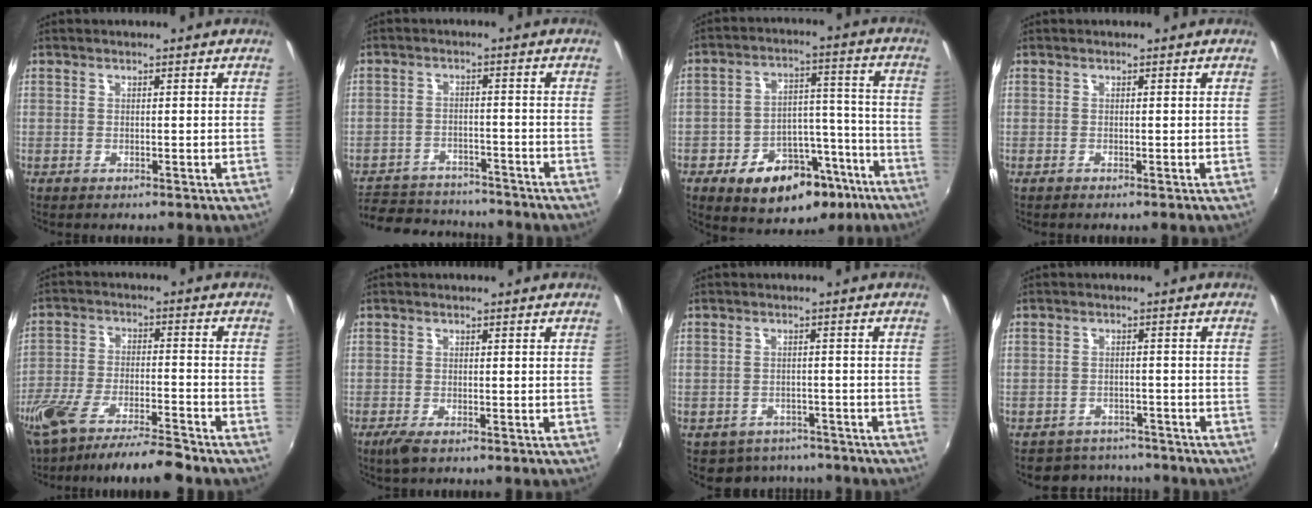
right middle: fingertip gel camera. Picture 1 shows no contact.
{"total": 15.7, "force": [-13.2, 6.6, 5.3], "torque": [-0.137, 0.011, -0.188]}
{"total": 17.7, "force": [-10.5, 10.9, 9.3], "torque": [-0.162, 0.034, -0.130]}
{"total": 0.0}
{"total": 13.8, "force": [-11.5, 1.7, 7.4], "torque": [-0.161, -0.029, -0.201]}
{"total": 2.5, "force": [-1.5, 0.7, 1.9], "torque": [-0.038, -0.011, -0.026]}
{"total": 6.6, "force": [-5.2, 3.9, 1.2], "torque": [-0.037, 0.002, -0.065]}
{"total": 7.4, "force": [-6.6, 3.4, 1.0], "torque": [-0.032, 0.012, -0.091]}